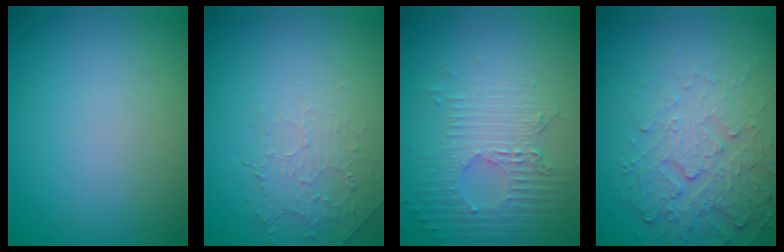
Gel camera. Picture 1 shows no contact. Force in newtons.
{"total": 2.0, "press": 0.8, "slide": 1.8}
{"total": 3.9, "press": 2.9, "slide": 2.6}
{"total": 5.2, "press": 3.5, "slide": 3.9}